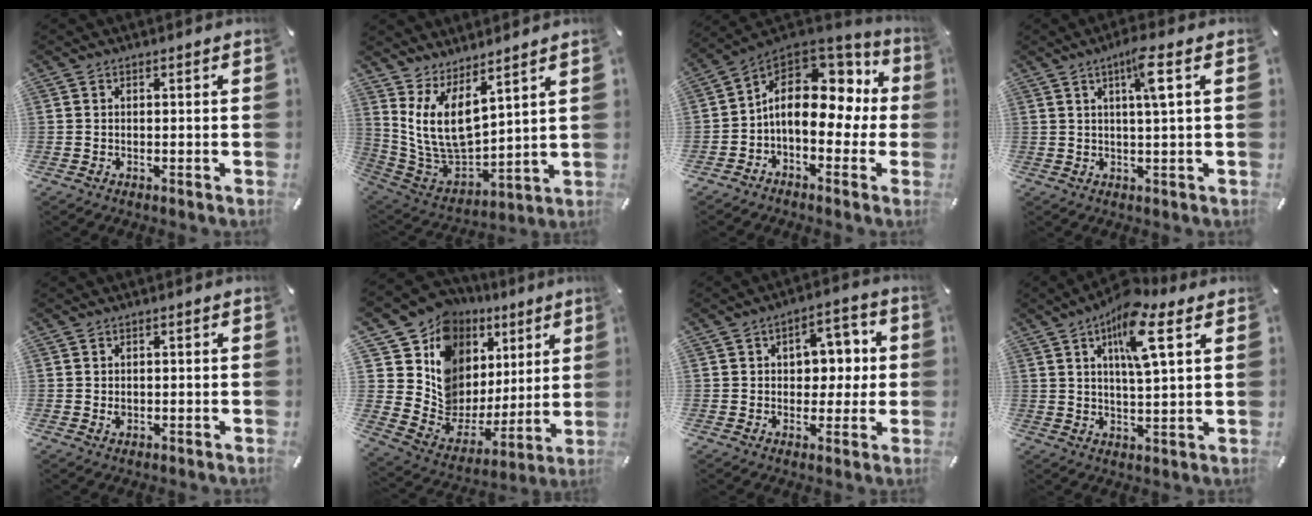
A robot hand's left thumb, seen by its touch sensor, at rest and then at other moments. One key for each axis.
{"total": 12.2, "fx": 5.8, "fy": 7.0, "fz": 8.2, "tx": -0.189, "ty": -0.055, "tz": 0.114}
{"total": 14.8, "fx": 1.7, "fy": 9.9, "fz": 10.9, "tx": -0.183, "ty": -0.019, "tz": 0.031}
{"total": 6.5, "fx": 2.2, "fy": 0.5, "fz": 6.1, "tx": -0.114, "ty": -0.004, "tz": 0.032}
{"total": 1.1, "fx": 0.1, "fy": 1.0, "fz": 0.6, "tx": -0.005, "ty": 0.000, "tz": -0.001}
{"total": 12.1, "fx": 5.4, "fy": 10.3, "fz": 3.2, "tx": -0.056, "ty": -0.083, "tz": 0.118}
{"total": 9.1, "fx": 1.2, "fy": 6.7, "fz": 6.1, "tx": -0.069, "ty": 0.000, "tz": 0.013}
{"total": 12.6, "fx": 6.6, "fy": 3.8, "fz": 10.0, "tx": -0.167, "ty": -0.015, "tz": 0.108}